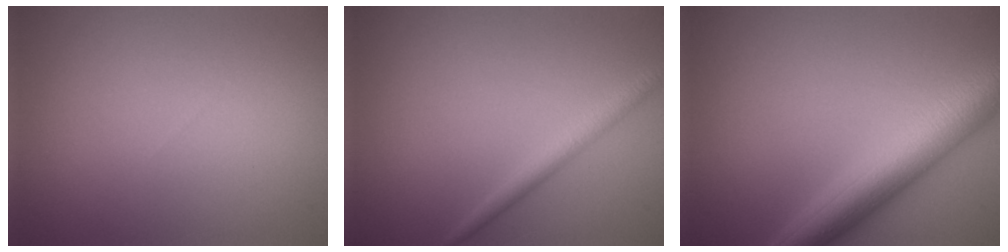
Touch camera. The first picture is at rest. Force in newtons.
{"total": 1.9, "press": 1.9, "slide": 0.1}
{"total": 7.4, "press": 7.4, "slide": 0.1}